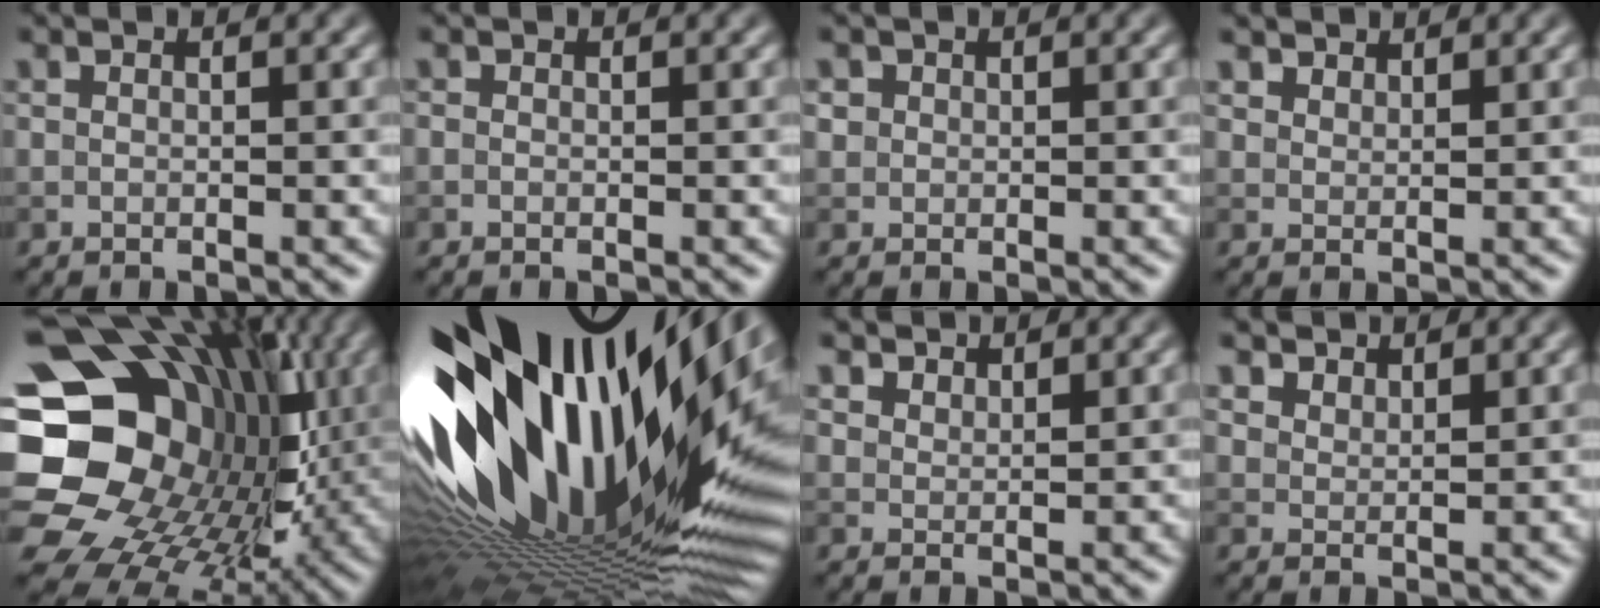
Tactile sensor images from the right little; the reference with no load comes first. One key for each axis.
{"total": 0.0}
{"total": 0.9, "fx": 0.2, "fy": 0.8, "fz": 0.1, "tx": 0.005, "ty": -0.002, "tz": 0.005}
{"total": 2.4, "fx": 2.2, "fy": 0.9, "fz": 0.4, "tx": -0.014, "ty": -0.010, "tz": 0.050}
{"total": 21.1, "fx": 1.0, "fy": 18.1, "fz": 10.9, "tx": -0.189, "ty": -0.012, "tz": 0.002}
{"total": 20.5, "fx": 4.7, "fy": 8.1, "fz": 18.2, "tx": -0.324, "ty": -0.028, "tz": 0.088}
{"total": 2.9, "fx": 2.7, "fy": 1.0, "fz": 0.5, "tx": -0.018, "ty": -0.010, "tz": 0.061}
{"total": 3.3, "fx": 3.0, "fy": 1.1, "fz": 0.6, "tx": -0.021, "ty": -0.012, "tz": 0.068}